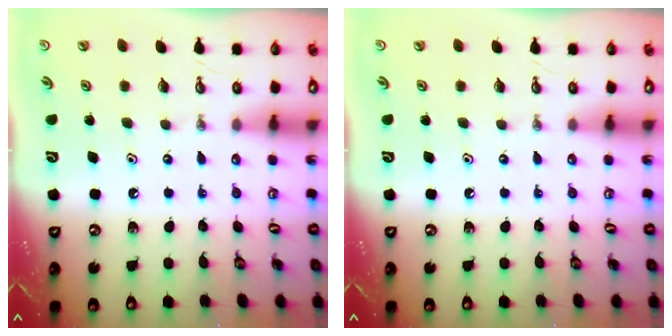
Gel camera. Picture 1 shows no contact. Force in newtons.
{"total": 0.0}